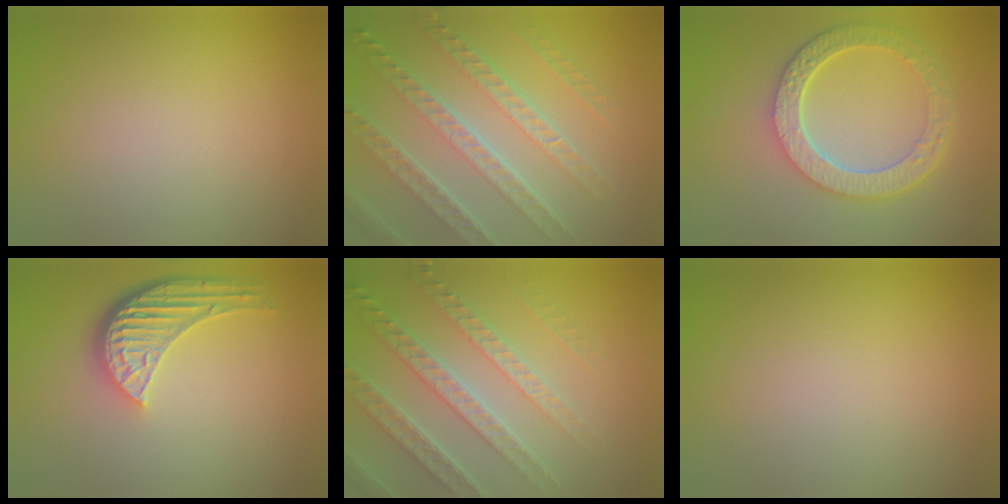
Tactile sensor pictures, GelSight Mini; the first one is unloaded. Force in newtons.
{"total": 7.5, "press": 5.3, "slide": 5.3}
{"total": 6.1, "press": 4.6, "slide": 4.1}
{"total": 5.2, "press": 3.8, "slide": 3.5}
{"total": 4.8, "press": 4.6, "slide": 1.3}
{"total": 0.0}